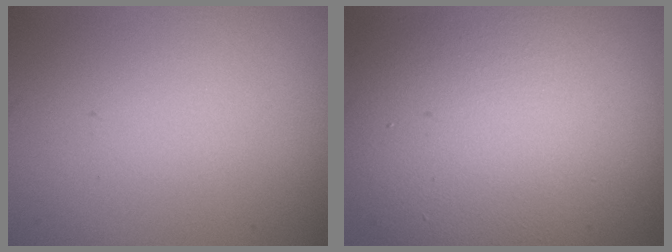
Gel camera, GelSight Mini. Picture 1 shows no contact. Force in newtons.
{"total": 13.9, "press": 13.9, "slide": 0.7}